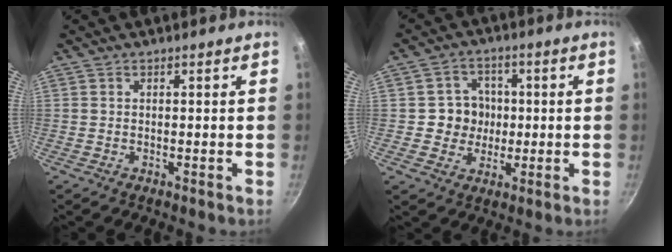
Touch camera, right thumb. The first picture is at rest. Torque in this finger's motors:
{"motor_torque": [1.06, 1.04, 0.70, 0.12, 0.00]}